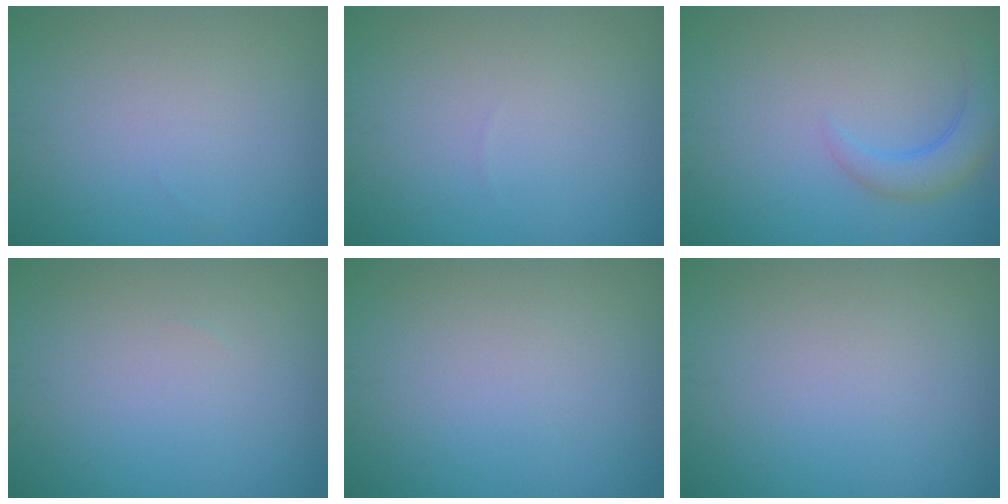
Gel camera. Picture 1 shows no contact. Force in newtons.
{"total": 0.0}
{"total": 2.8, "press": 2.8, "slide": 0.4}
{"total": 0.0}
{"total": 0.0}
{"total": 0.0}